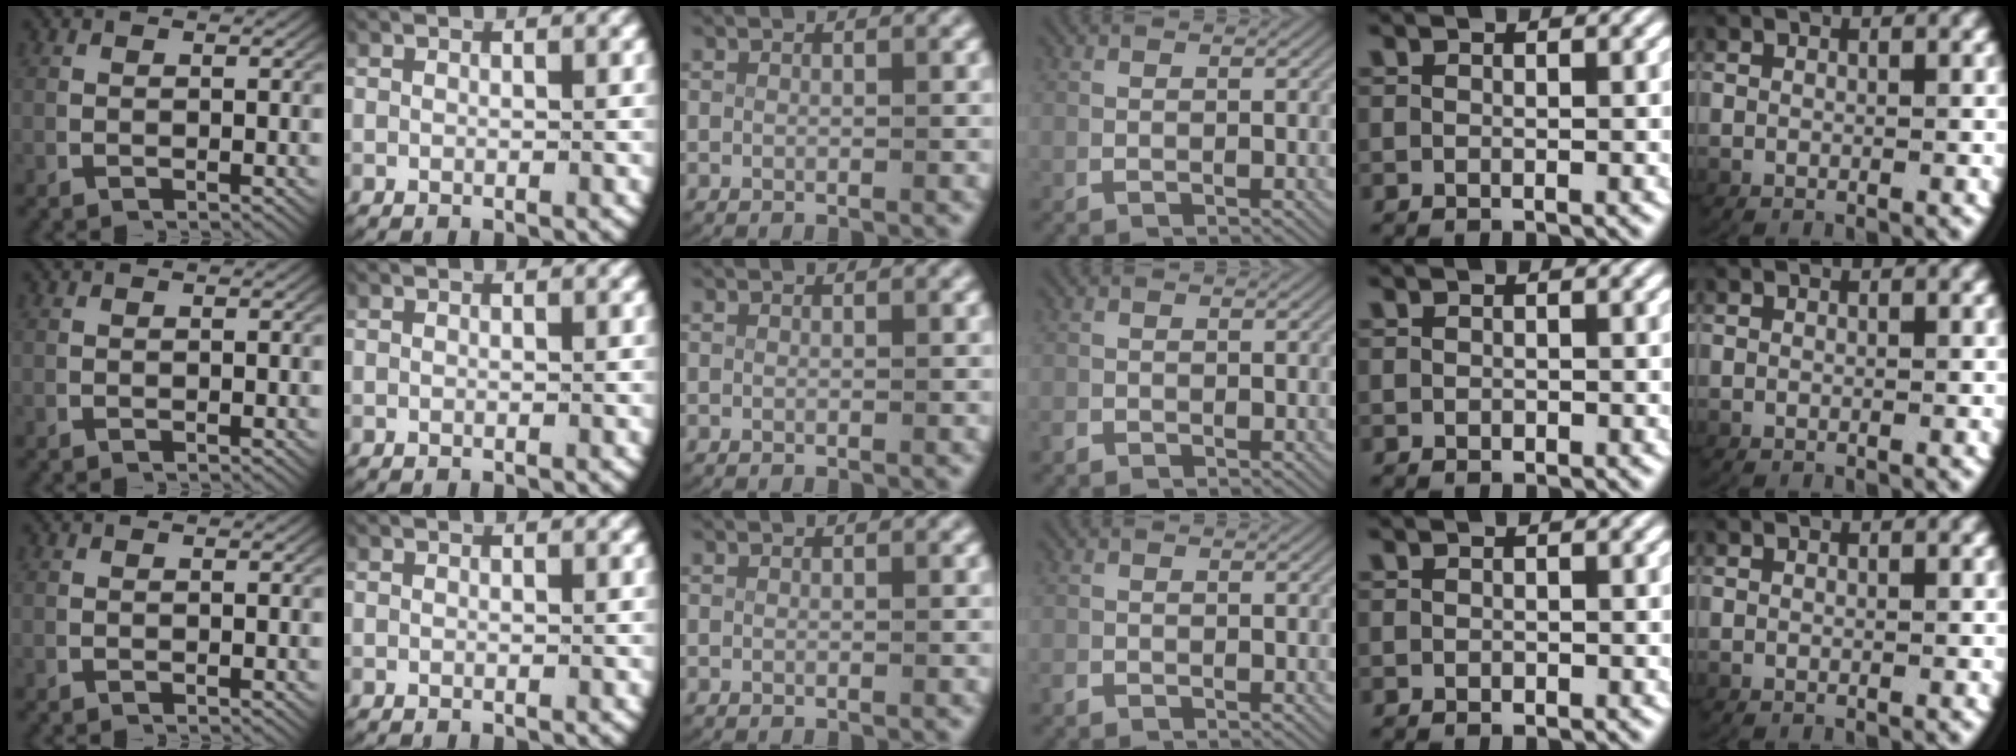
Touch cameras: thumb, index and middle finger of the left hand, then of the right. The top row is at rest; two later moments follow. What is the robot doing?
{"motion": "lift_and_place", "object": "paper"}